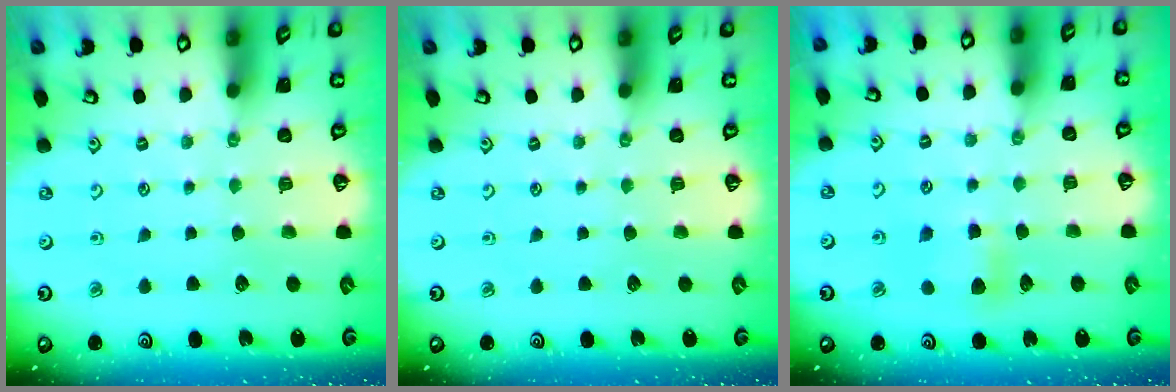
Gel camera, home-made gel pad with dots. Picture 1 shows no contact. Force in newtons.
{"total": 0.0}
{"total": 6.2, "press": 6.2, "slide": 0.8}